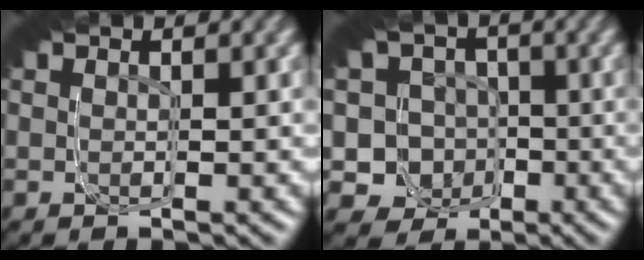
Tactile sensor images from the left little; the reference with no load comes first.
{"total": 12.9, "force": [-3.5, 11.2, 5.3], "torque": [-0.091, -0.052, -0.058]}